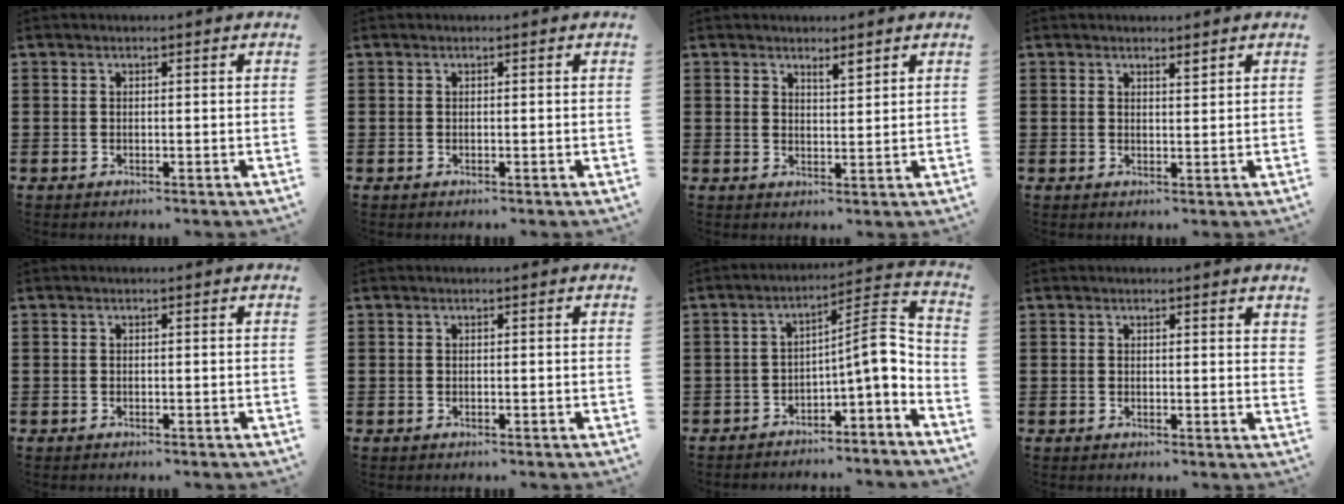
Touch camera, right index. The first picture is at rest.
{"total": 0.0}
{"total": 2.4, "force": [2.0, 0.7, 1.1], "torque": [-0.015, 0.000, 0.034]}
{"total": 1.4, "force": [1.3, 0.3, 0.4], "torque": [-0.002, -0.002, 0.022]}
{"total": 0.0}
{"total": 0.0}
{"total": 7.2, "force": [-1.9, 1.6, 6.8], "torque": [-0.108, -0.012, -0.045]}
{"total": 0.8, "force": [0.7, 0.2, 0.4], "torque": [-0.010, 0.003, 0.013]}